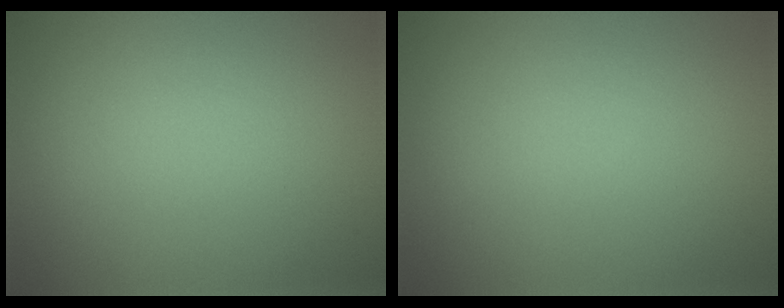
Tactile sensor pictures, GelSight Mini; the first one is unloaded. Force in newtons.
{"total": 0.0}